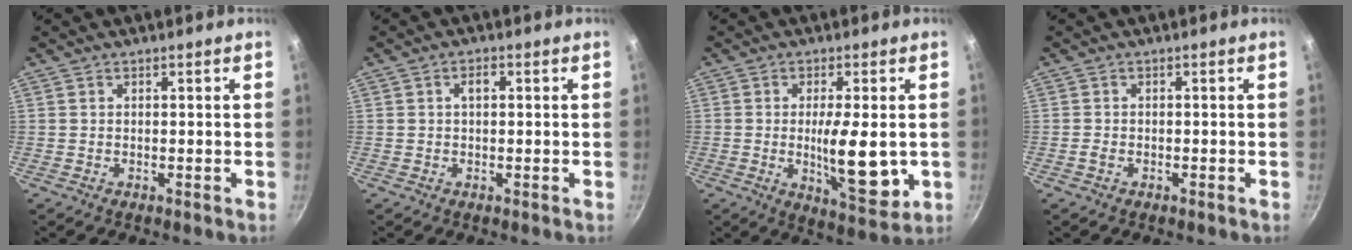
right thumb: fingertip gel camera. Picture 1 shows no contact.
{"total": 1.9, "force": [0.3, 1.1, 1.5], "torque": [-0.023, 0.008, 0.003]}
{"total": 12.2, "force": [-0.9, 3.8, 11.5], "torque": [-0.173, -0.015, -0.004]}
{"total": 1.0, "force": [-0.6, 0.5, 0.5], "torque": [-0.017, 0.006, -0.013]}